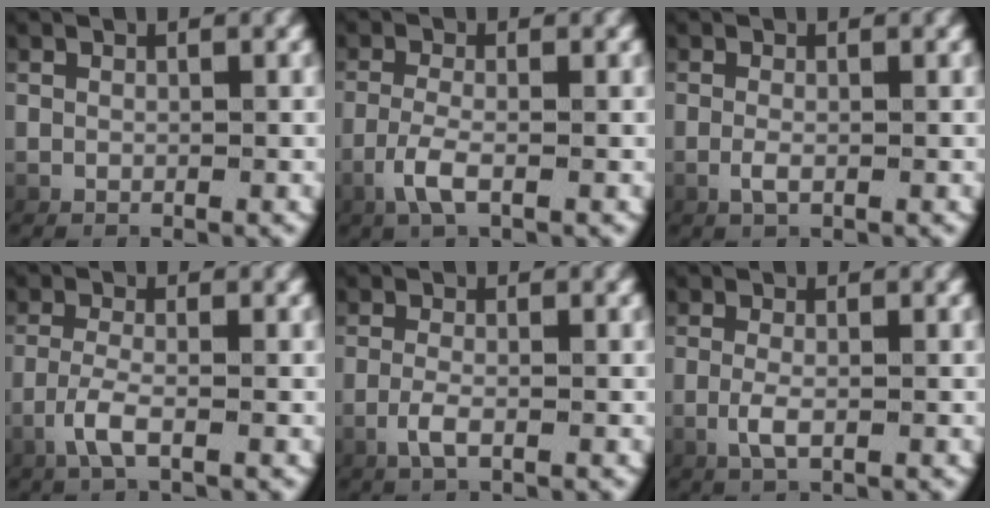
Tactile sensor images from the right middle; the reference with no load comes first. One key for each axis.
{"total": 2.4, "fx": -1.0, "fy": 0.0, "fz": 2.2, "tx": -0.061, "ty": -0.019, "tz": -0.007}
{"total": 0.9, "fx": -0.5, "fy": 0.0, "fz": 0.8, "tx": -0.033, "ty": -0.016, "tz": 0.000}
{"total": 2.4, "fx": -1.1, "fy": -0.1, "fz": 2.2, "tx": -0.058, "ty": -0.017, "tz": -0.009}
{"total": 1.7, "fx": -0.8, "fy": 0.0, "fz": 1.5, "tx": -0.045, "ty": -0.015, "tz": -0.006}
{"total": 1.6, "fx": -0.4, "fy": 0.0, "fz": 1.5, "tx": -0.047, "ty": -0.017, "tz": 0.003}